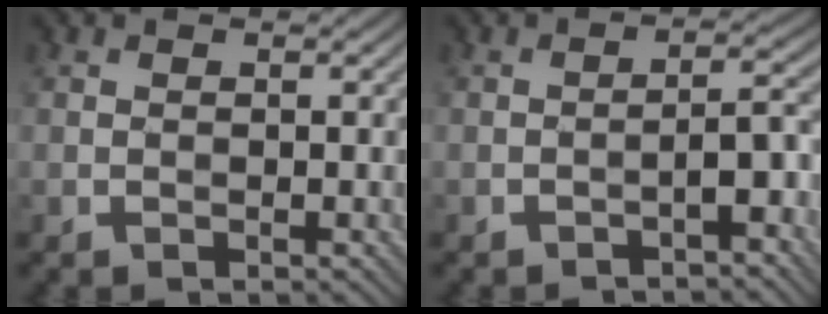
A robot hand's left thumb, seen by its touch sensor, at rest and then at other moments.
{"total": 2.7, "force": [-1.9, 0.4, 1.9], "torque": [-0.028, 0.015, -0.036]}